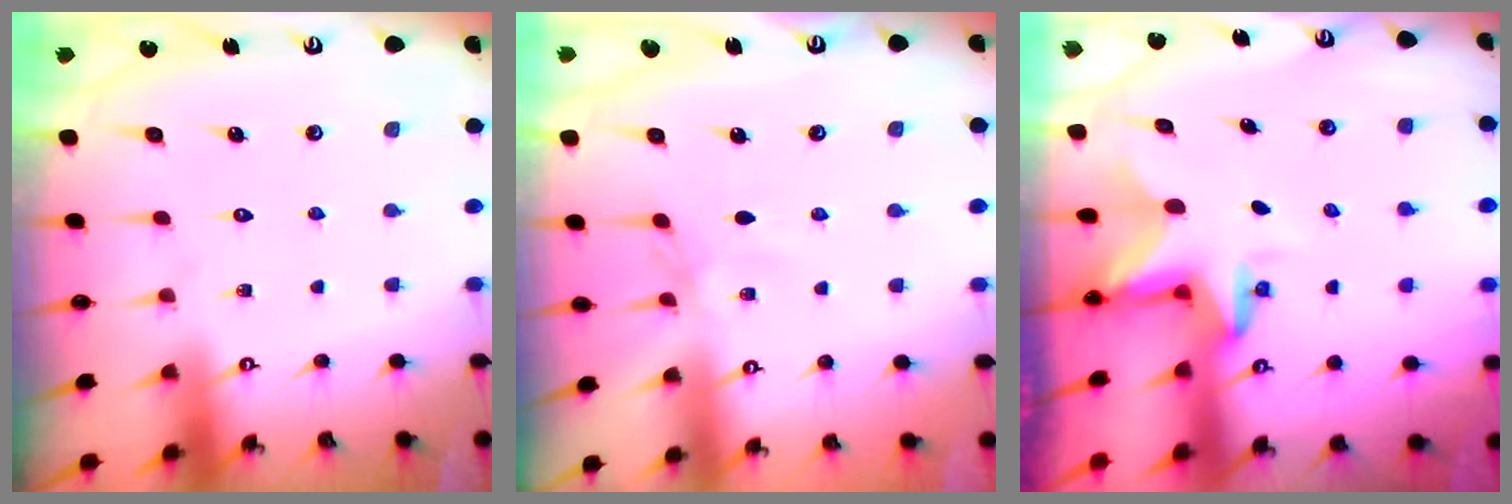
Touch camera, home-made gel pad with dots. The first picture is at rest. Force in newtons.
{"total": 1.5, "press": 1.5, "slide": 0.4}
{"total": 2.8, "press": 2.8, "slide": 0.2}